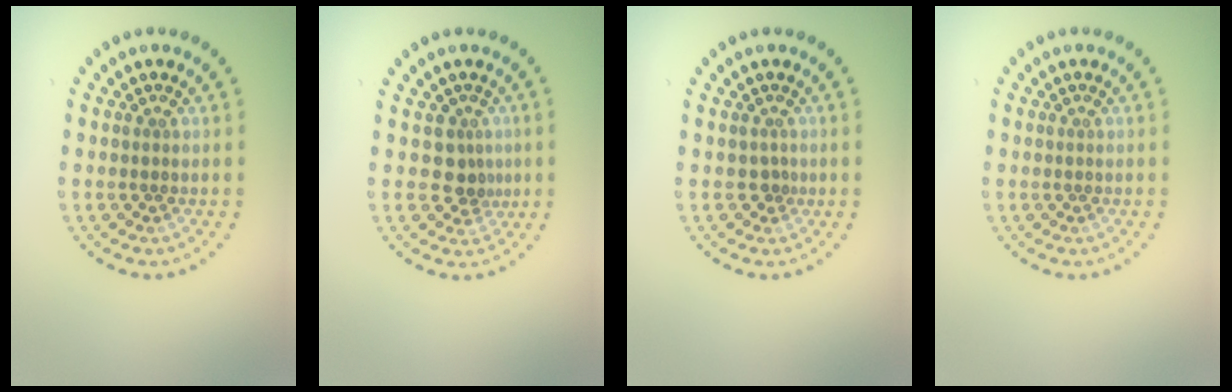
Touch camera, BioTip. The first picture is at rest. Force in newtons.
{"total": 2.4, "press": 1.8, "slide": 1.6}
{"total": 0.6, "press": 0.4, "slide": 0.5}
{"total": 0.0}